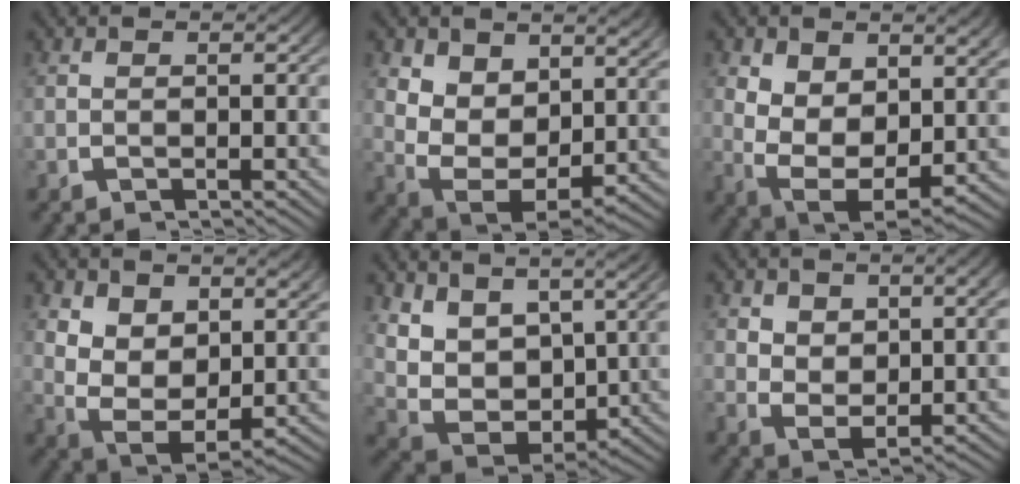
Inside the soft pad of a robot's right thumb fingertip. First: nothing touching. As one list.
[{"total": 9.3, "force": [-0.4, 7.0, 6.1], "torque": [-0.158, -0.063, 0.013]}, {"total": 10.0, "force": [-1.7, 7.1, 6.8], "torque": [-0.165, -0.068, -0.002]}, {"total": 9.3, "force": [-0.6, 6.9, 6.2], "torque": [-0.157, -0.063, 0.012]}, {"total": 10.9, "force": [1.5, 7.9, 7.3], "torque": [-0.162, -0.033, 0.030]}, {"total": 4.0, "force": [0.4, 2.8, 2.9], "torque": [-0.061, -0.029, 0.026]}]